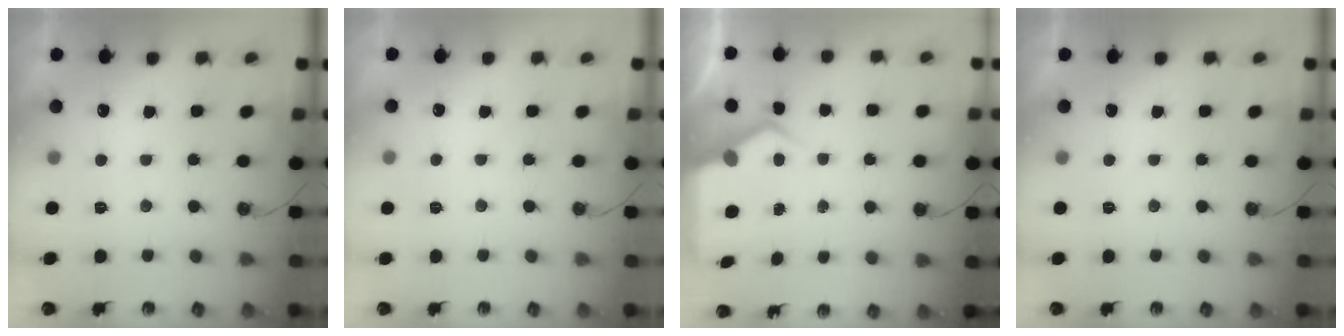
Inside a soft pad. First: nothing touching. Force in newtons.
{"total": 1.9, "press": 1.9, "slide": 0.3}
{"total": 4.7, "press": 4.6, "slide": 0.4}
{"total": 0.0}